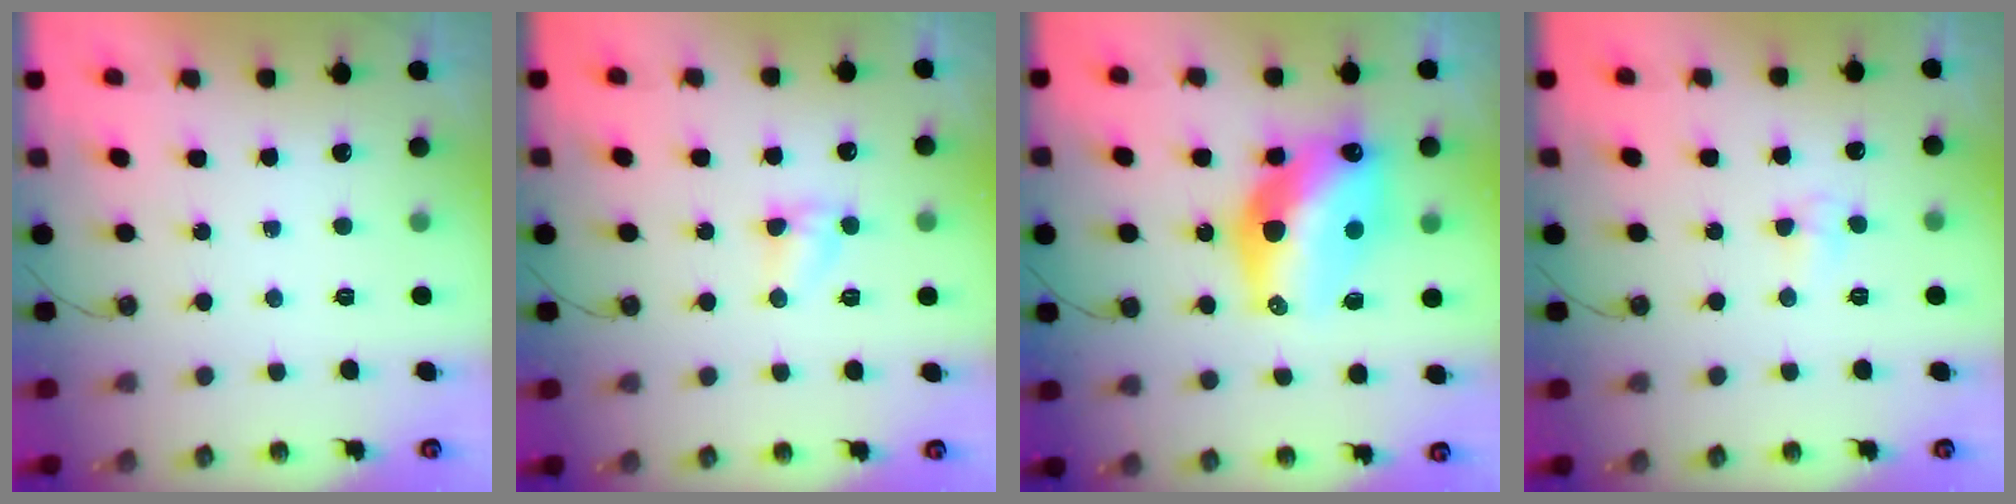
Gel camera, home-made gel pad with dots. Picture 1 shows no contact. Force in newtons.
{"total": 3.9, "press": 3.9, "slide": 0.4}
{"total": 17.0, "press": 16.9, "slide": 1.3}
{"total": 3.1, "press": 3.0, "slide": 0.9}